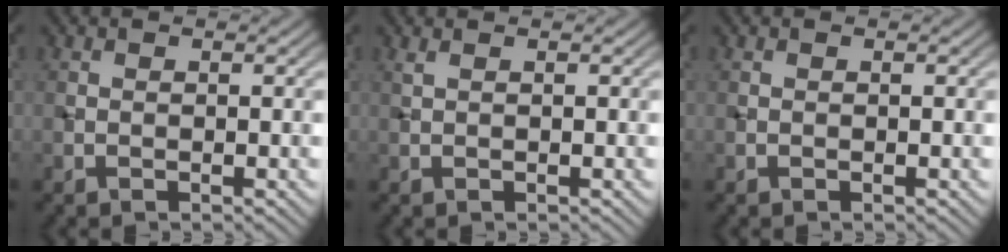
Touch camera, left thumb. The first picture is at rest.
{"total": 0.6, "force": [0.4, 0.0, 0.5], "torque": [-0.015, 0.005, 0.006]}
{"total": 0.0}